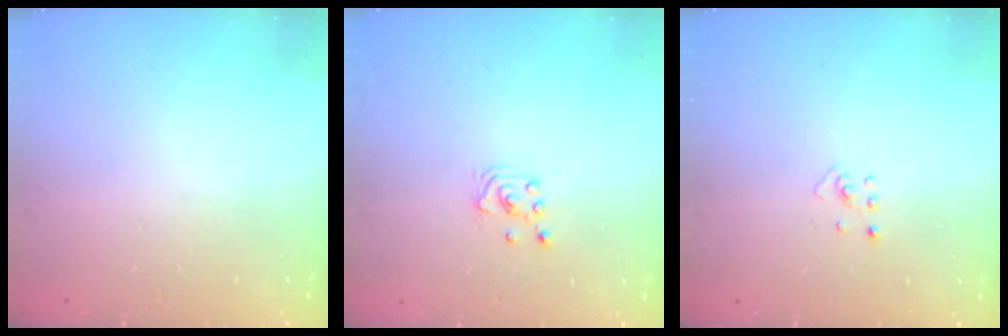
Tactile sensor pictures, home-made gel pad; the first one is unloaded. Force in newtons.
{"total": 2.1, "press": 2.1, "slide": 0.2}
{"total": 2.5, "press": 2.4, "slide": 0.5}